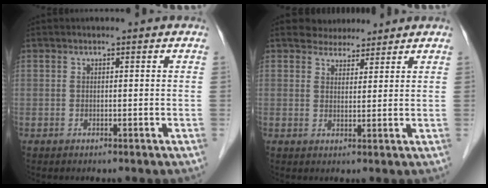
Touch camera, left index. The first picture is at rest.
{"total": 3.6, "force": [3.2, 1.6, 0.3], "torque": [-0.001, 0.005, 0.048]}